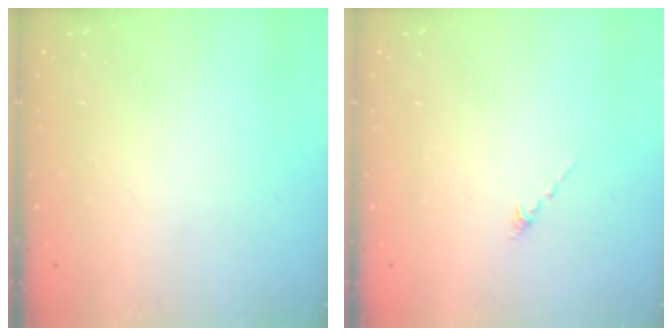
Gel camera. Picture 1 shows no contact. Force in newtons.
{"total": 0.0}